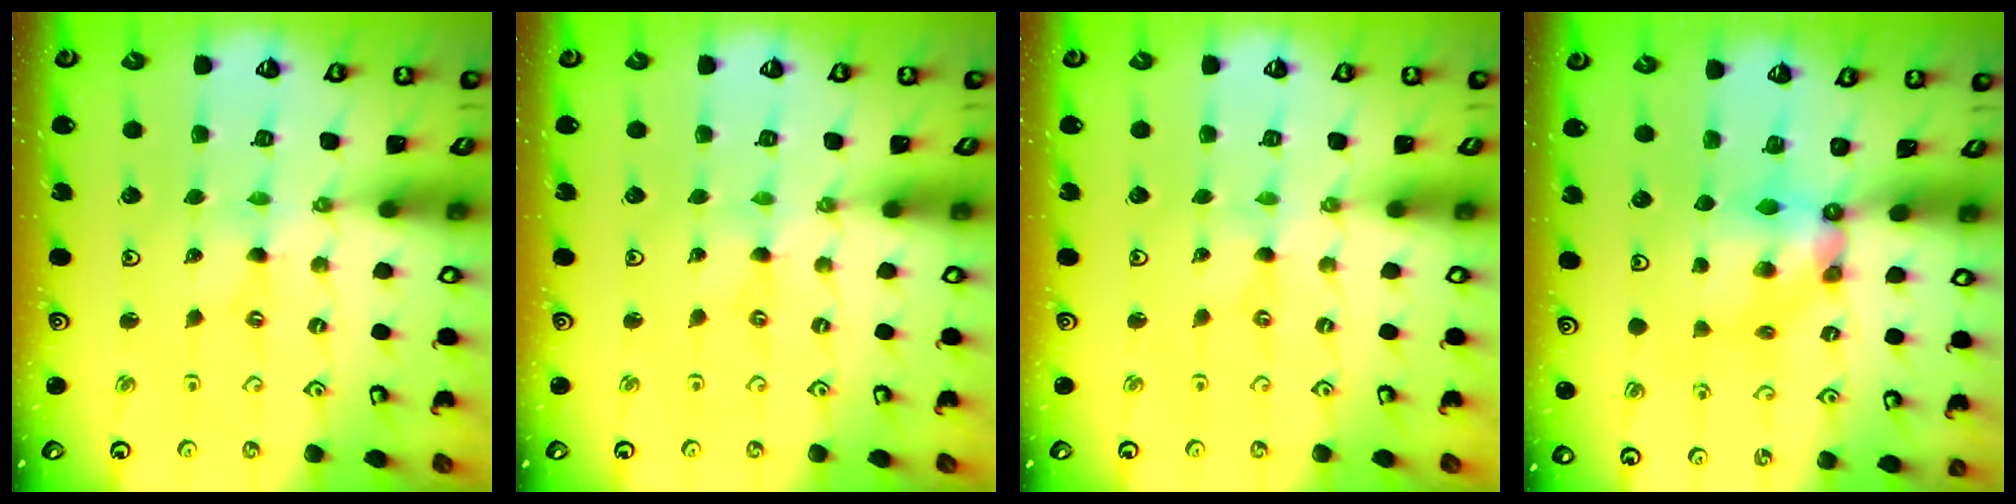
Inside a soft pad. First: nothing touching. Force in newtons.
{"total": 0.0}
{"total": 0.0}
{"total": 6.2, "press": 6.2, "slide": 0.5}